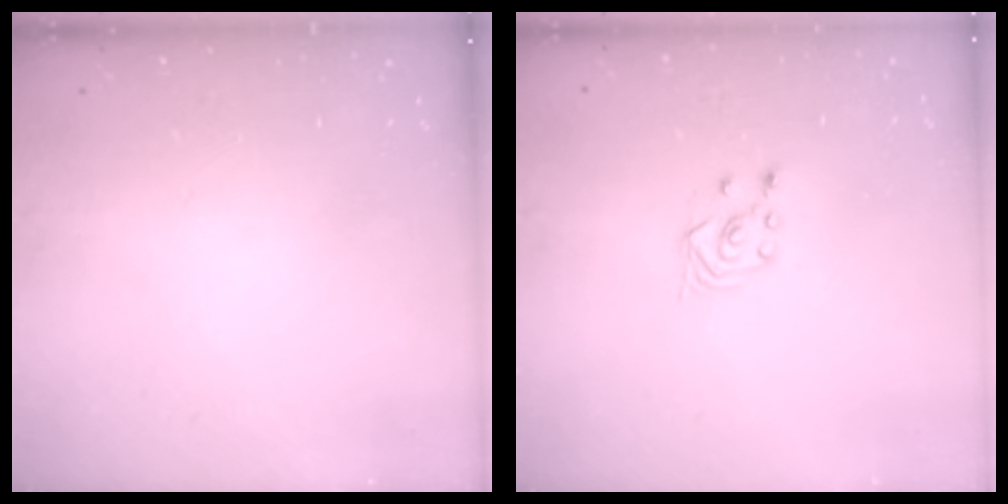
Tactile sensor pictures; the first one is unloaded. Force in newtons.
{"total": 2.9, "press": 2.5, "slide": 1.4}